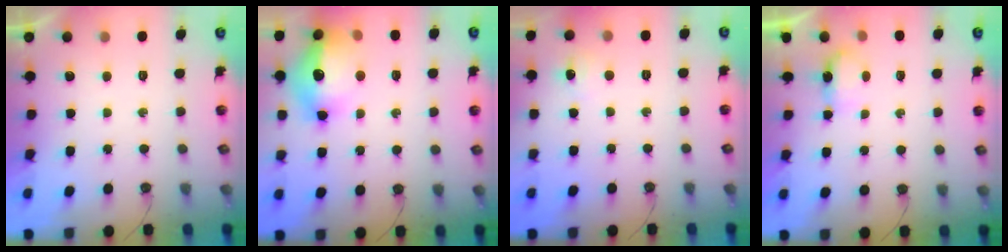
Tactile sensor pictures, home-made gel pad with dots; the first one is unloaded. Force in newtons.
{"total": 17.0, "press": 16.9, "slide": 1.4}
{"total": 5.2, "press": 5.2, "slide": 0.7}
{"total": 3.4, "press": 3.3, "slide": 0.6}